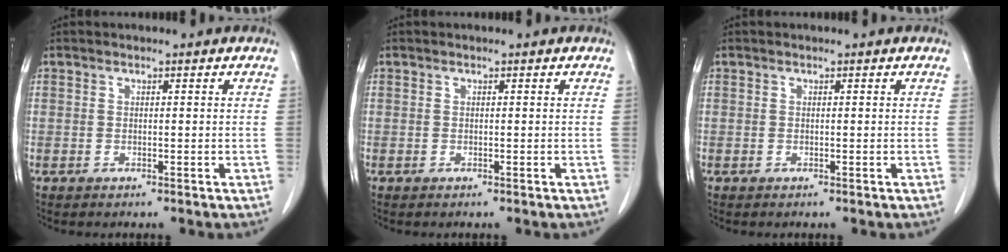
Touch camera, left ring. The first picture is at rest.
{"total": 0.0}
{"total": 0.0}